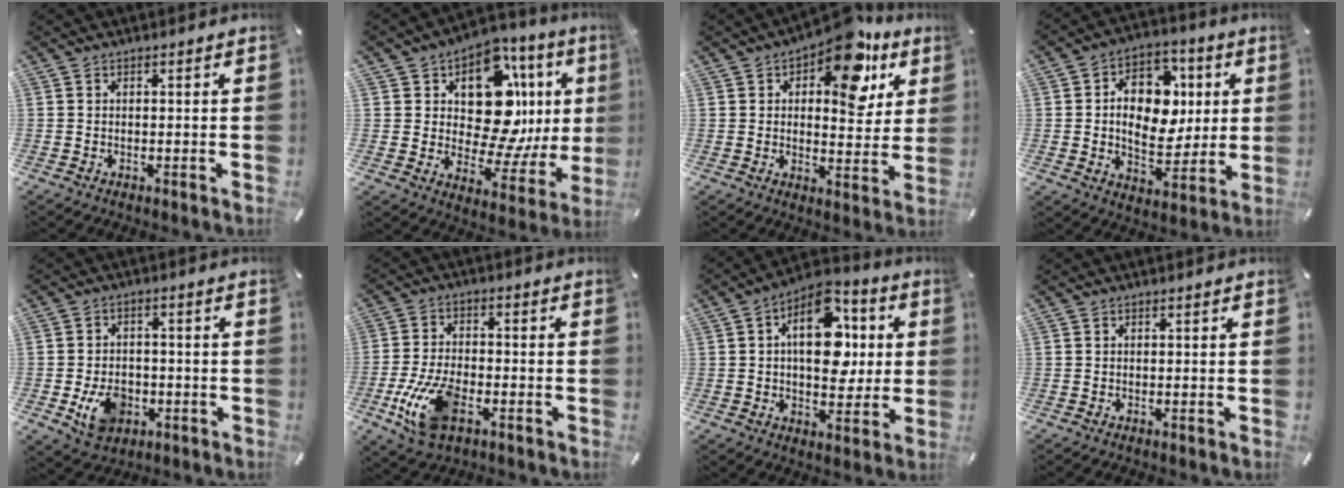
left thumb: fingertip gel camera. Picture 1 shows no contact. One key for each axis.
{"total": 17.6, "fx": 5.9, "fy": 10.9, "fz": 12.6, "tx": -0.170, "ty": -0.053, "tz": 0.100}
{"total": 15.8, "fx": 8.9, "fy": 7.9, "fz": 10.4, "tx": -0.135, "ty": -0.052, "tz": 0.148}
{"total": 14.3, "fx": 2.0, "fy": 10.8, "fz": 9.1, "tx": -0.137, "ty": -0.004, "tz": 0.039}
{"total": 8.5, "fx": -2.6, "fy": 6.4, "fz": 5.0, "tx": -0.089, "ty": 0.009, "tz": -0.045}
{"total": 12.2, "fx": -4.5, "fy": 6.7, "fz": 9.1, "tx": -0.201, "ty": 0.004, "tz": -0.082}
{"total": 16.4, "fx": 3.2, "fy": 10.4, "fz": 12.3, "tx": -0.176, "ty": -0.009, "tz": 0.056}
{"total": 0.0}